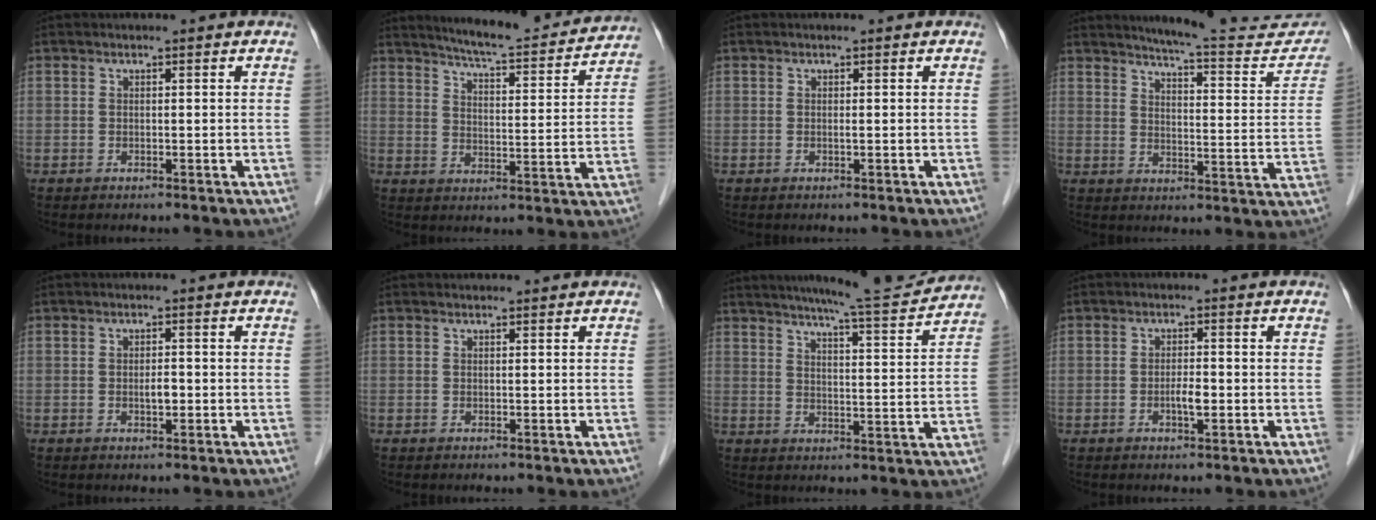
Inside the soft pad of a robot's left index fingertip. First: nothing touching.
{"total": 15.7, "force": [14.8, 1.6, 5.2], "torque": [-0.076, -0.019, 0.191]}
{"total": 0.0}
{"total": 16.9, "force": [16.0, 1.8, 5.1], "torque": [-0.056, -0.059, 0.187]}
{"total": 1.5, "force": [-0.3, 0.6, 1.4], "torque": [-0.025, 0.001, -0.004]}
{"total": 1.2, "force": [1.2, 0.2, 0.1], "torque": [-0.010, 0.011, 0.016]}
{"total": 12.6, "force": [11.9, -0.3, 4.3], "torque": [-0.067, -0.011, 0.157]}
{"total": 2.0, "force": [-0.6, 0.4, 1.9], "torque": [-0.035, 0.001, -0.012]}